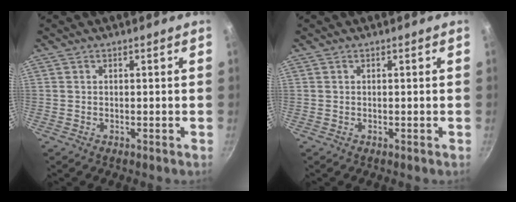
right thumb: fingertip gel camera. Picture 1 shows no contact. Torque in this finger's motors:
{"motor_torque": [0.00, 0.00, -0.17, -0.18, 0.00]}